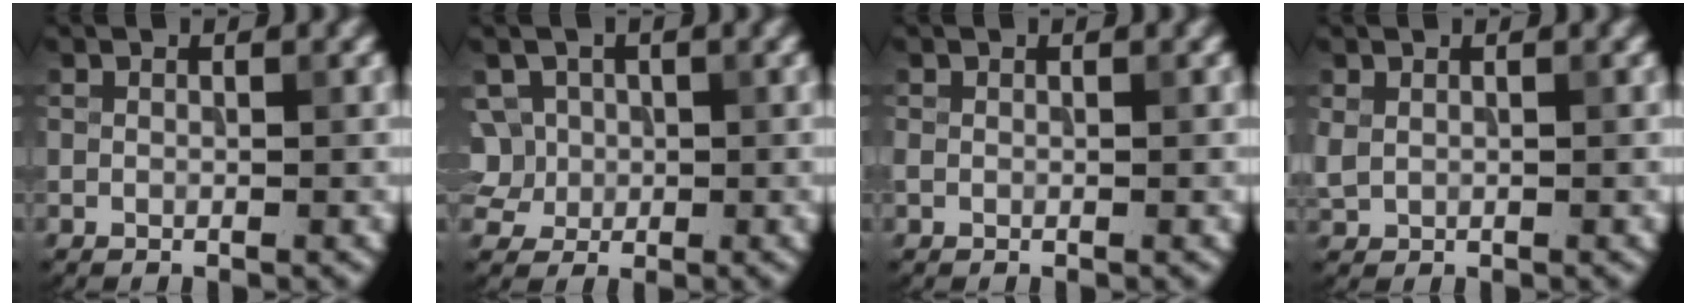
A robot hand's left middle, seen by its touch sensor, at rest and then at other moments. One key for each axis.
{"total": 4.7, "fx": 0.7, "fy": 4.2, "fz": 2.1, "tx": -0.038, "ty": 0.021, "tz": 0.012}
{"total": 0.6, "fx": 0.0, "fy": 0.5, "fz": 0.3, "tx": -0.007, "ty": -0.001, "tz": -0.002}
{"total": 1.0, "fx": 0.3, "fy": 0.8, "fz": 0.6, "tx": -0.017, "ty": 0.000, "tz": 0.010}